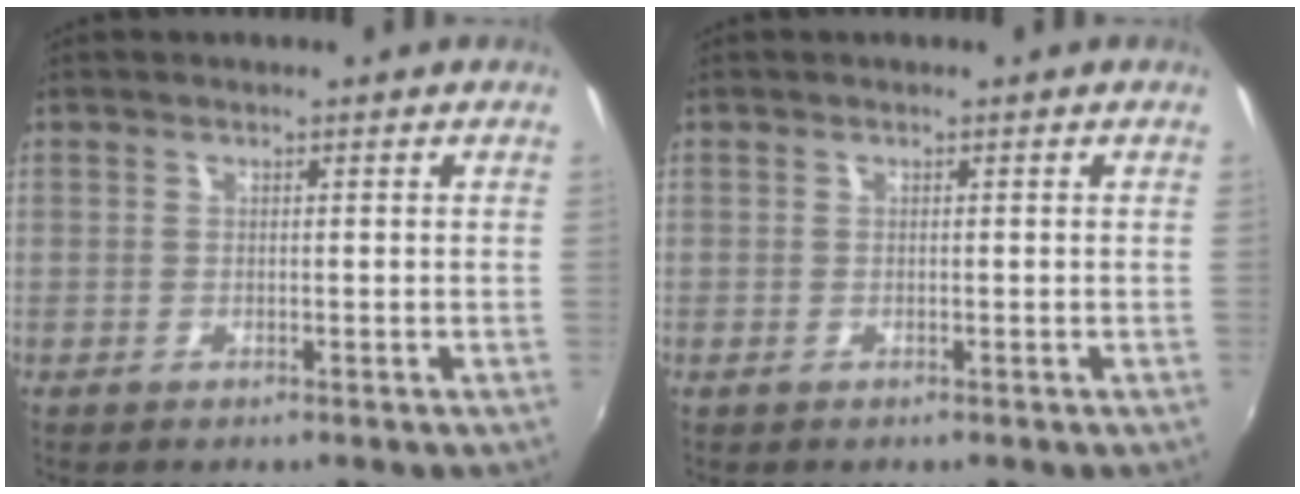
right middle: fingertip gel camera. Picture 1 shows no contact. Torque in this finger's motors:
{"motor_torque": [-0.35, -0.02, -0.01, -0.01]}